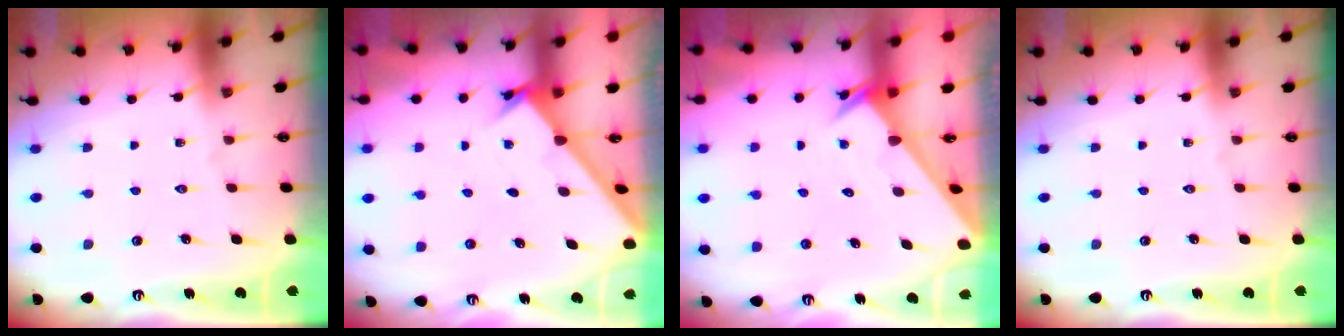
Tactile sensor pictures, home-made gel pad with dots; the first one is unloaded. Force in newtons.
{"total": 1.7, "press": 1.7, "slide": 0.2}
{"total": 2.0, "press": 2.0, "slide": 0.2}
{"total": 0.0}